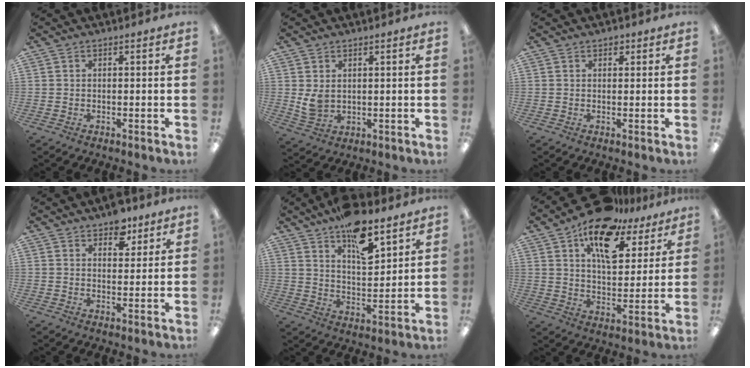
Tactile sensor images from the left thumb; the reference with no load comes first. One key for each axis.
{"total": 4.5, "fx": 1.8, "fy": 3.2, "fz": 2.5, "tx": -0.049, "ty": -0.007, "tz": 0.034}
{"total": 1.6, "fx": 1.1, "fy": 0.9, "fz": 0.6, "tx": -0.004, "ty": -0.002, "tz": 0.019}
{"total": 6.4, "fx": 4.7, "fy": 3.4, "fz": 2.5, "tx": -0.015, "ty": -0.025, "tz": 0.080}
{"total": 13.1, "fx": 9.1, "fy": 5.4, "fz": 7.7, "tx": -0.108, "ty": -0.052, "tz": 0.156}
{"total": 15.8, "fx": 10.2, "fy": 8.0, "fz": 9.1, "tx": -0.142, "ty": -0.048, "tz": 0.177}